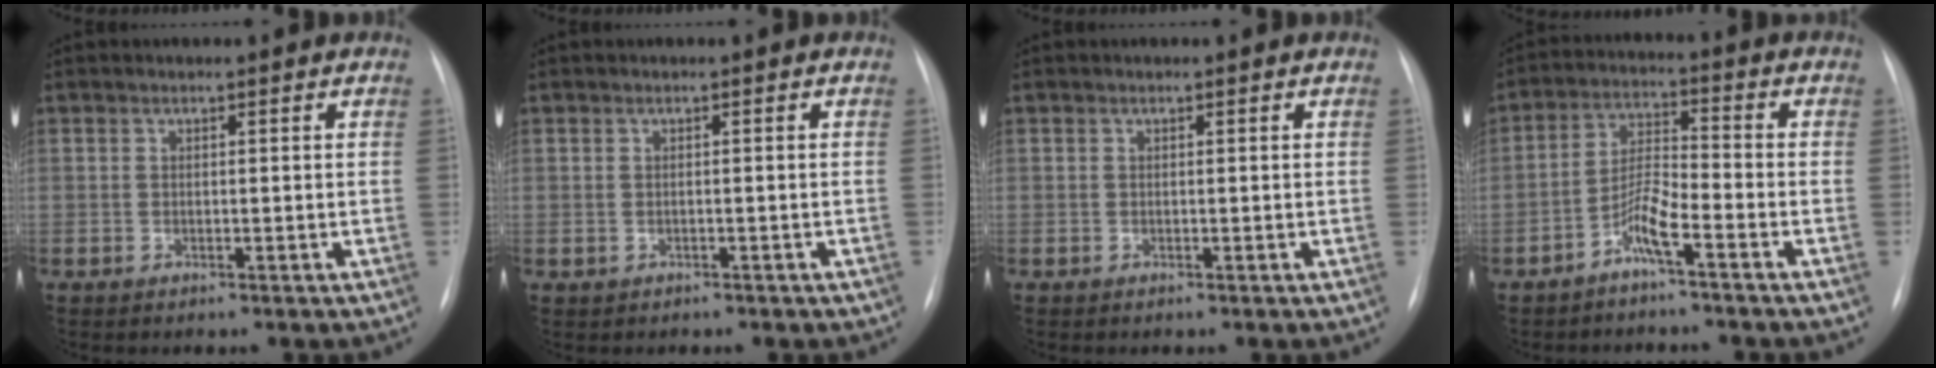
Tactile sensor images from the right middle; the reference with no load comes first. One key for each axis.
{"total": 0.8, "fx": -0.5, "fy": 0.6, "fz": 0.3, "tx": -0.011, "ty": 0.004, "tz": 0.001}
{"total": 0.0}
{"total": 5.0, "fx": -3.3, "fy": 0.3, "fz": 3.8, "tx": -0.085, "ty": 0.010, "tz": -0.067}